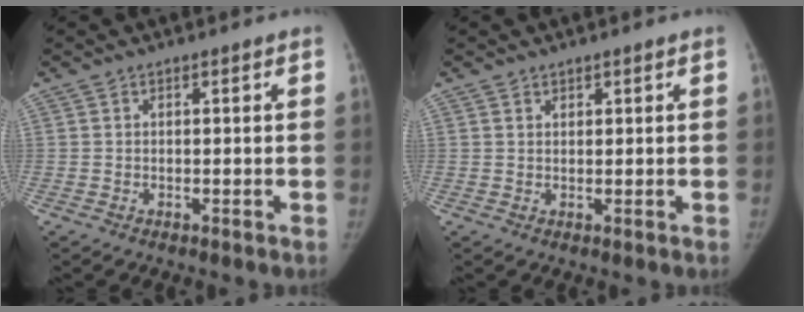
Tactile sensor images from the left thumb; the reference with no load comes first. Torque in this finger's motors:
{"motor_torque": [-0.52, -0.31, 0.09, 0.20, -0.07]}